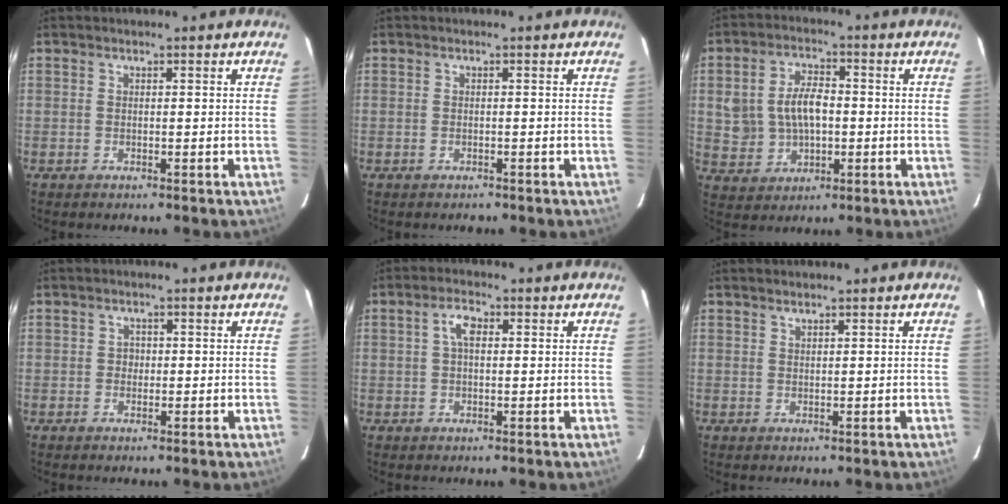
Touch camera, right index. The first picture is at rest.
{"total": 0.8, "force": [-0.6, 0.5, 0.1], "torque": [-0.004, 0.001, -0.008]}
{"total": 9.3, "force": [0.2, 6.4, 6.7], "torque": [-0.141, 0.017, 0.018]}
{"total": 1.1, "force": [-0.2, 1.1, 0.1], "torque": [0.001, 0.002, -0.001]}
{"total": 3.2, "force": [0.8, 1.5, 2.7], "torque": [-0.053, 0.011, 0.015]}
{"total": 1.0, "force": [0.9, 0.0, 0.3], "torque": [-0.006, 0.001, 0.016]}